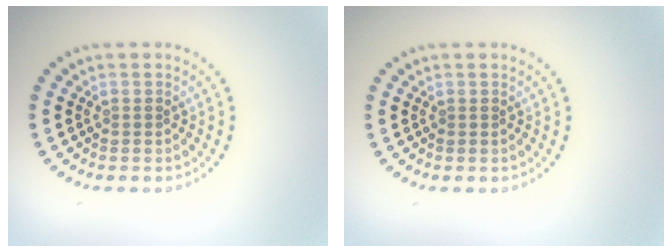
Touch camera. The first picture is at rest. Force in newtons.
{"total": 0.0}